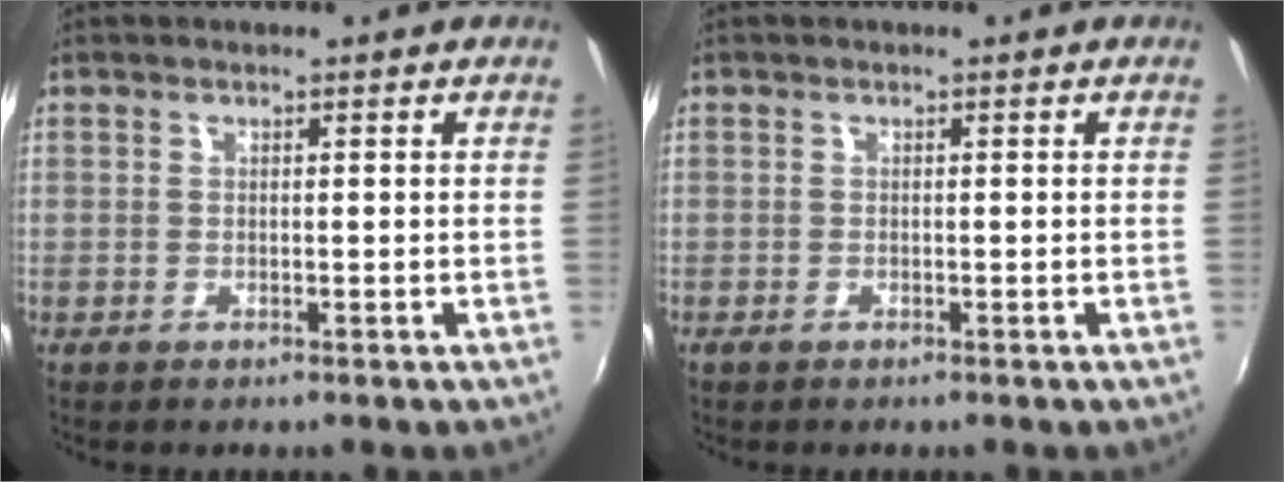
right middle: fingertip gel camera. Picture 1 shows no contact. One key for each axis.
{"total": 0.7, "fx": -0.5, "fy": 0.3, "fz": 0.4, "tx": -0.008, "ty": -0.003, "tz": -0.010}